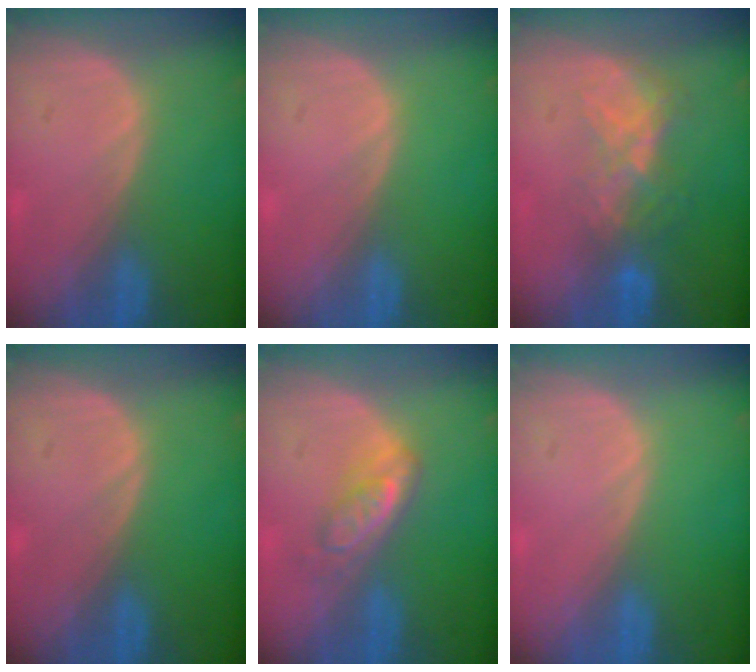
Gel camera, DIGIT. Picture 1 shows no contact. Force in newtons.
{"total": 0.0}
{"total": 6.4, "press": 5.6, "slide": 3.1}
{"total": 0.0}
{"total": 4.9, "press": 4.6, "slide": 1.8}
{"total": 0.0}